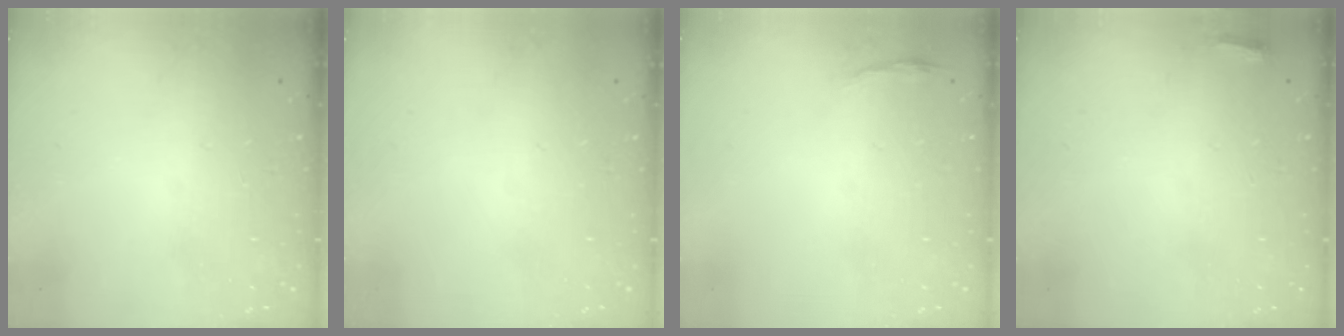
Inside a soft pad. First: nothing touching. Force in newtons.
{"total": 0.0}
{"total": 2.8, "press": 2.8, "slide": 0.6}
{"total": 2.7, "press": 2.6, "slide": 0.9}